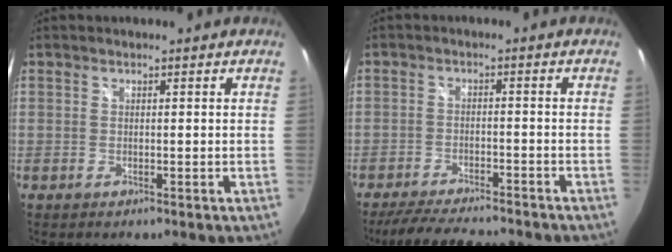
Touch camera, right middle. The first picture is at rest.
{"total": 11.6, "force": [-10.2, 2.2, 5.0], "torque": [-0.114, -0.009, -0.159]}